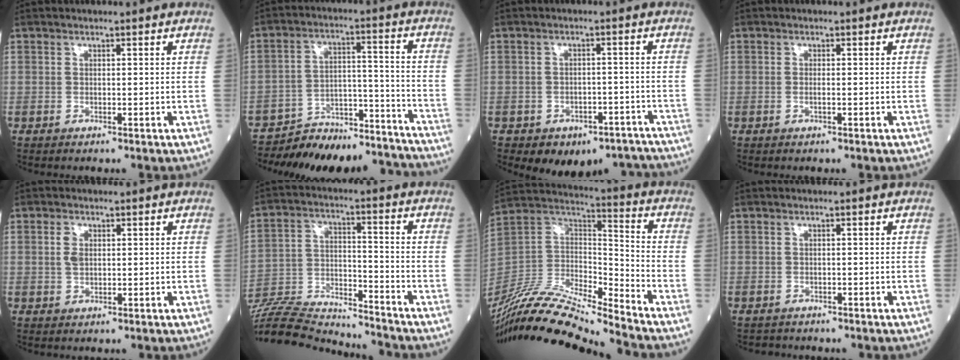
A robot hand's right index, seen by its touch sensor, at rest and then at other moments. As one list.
[{"total": 16.4, "force": [-15.8, 3.3, 3.3], "torque": [-0.029, 0.038, -0.228]}, {"total": 9.1, "force": [-7.2, 5.2, 2.2], "torque": [-0.006, 0.024, -0.083]}, {"total": 0.7, "force": [-0.3, 0.0, 0.7], "torque": [-0.013, -0.001, -0.006]}, {"total": 2.2, "force": [0.5, 1.3, 1.7], "torque": [-0.038, 0.003, 0.011]}, {"total": 20.2, "force": [-19.3, 2.0, 5.5], "torque": [-0.136, -0.003, -0.325]}, {"total": 19.2, "force": [-17.6, 0.2, 7.7], "torque": [-0.158, 0.019, -0.332]}, {"total": 1.1, "force": [-1.0, 0.4, -0.3], "torque": [-0.003, -0.003, -0.018]}]